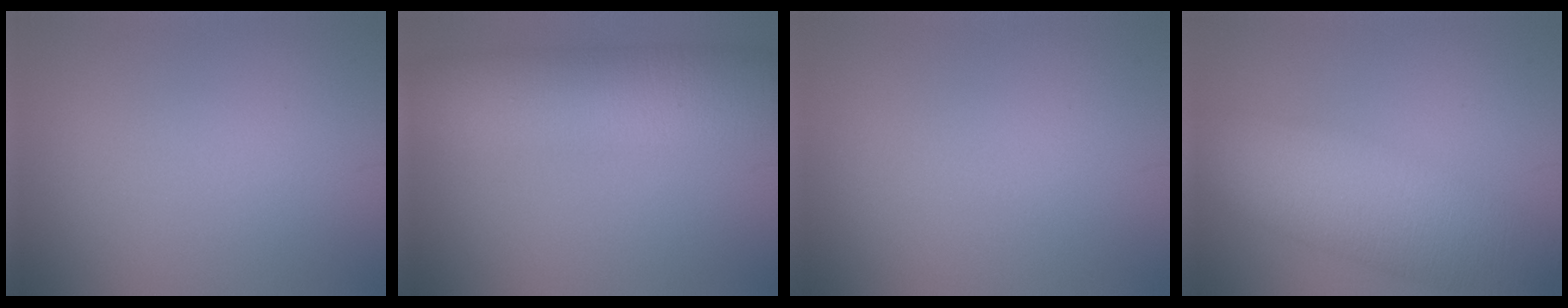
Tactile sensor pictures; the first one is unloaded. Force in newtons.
{"total": 8.8, "press": 8.8, "slide": 0.2}
{"total": 0.0}
{"total": 10.5, "press": 10.4, "slide": 0.7}